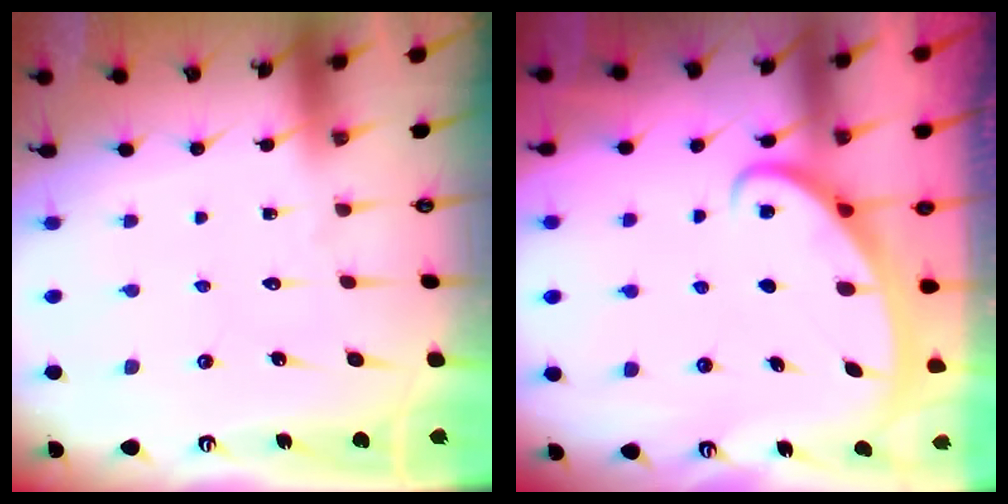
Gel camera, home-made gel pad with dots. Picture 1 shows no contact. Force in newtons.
{"total": 2.7, "press": 2.7, "slide": 0.3}